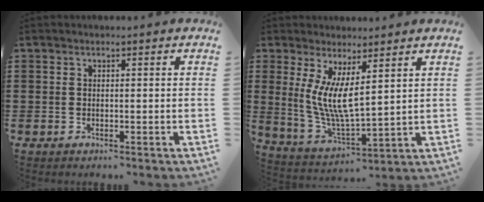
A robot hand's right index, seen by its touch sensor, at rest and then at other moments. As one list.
[{"total": 7.4, "force": [2.6, 1.8, 6.7], "torque": [-0.158, -0.026, 0.043]}]